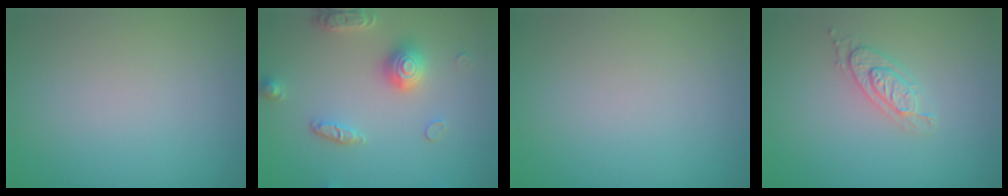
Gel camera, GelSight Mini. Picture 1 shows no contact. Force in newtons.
{"total": 4.1, "press": 3.5, "slide": 2.1}
{"total": 0.0}
{"total": 2.1, "press": 2.1, "slide": 0.4}